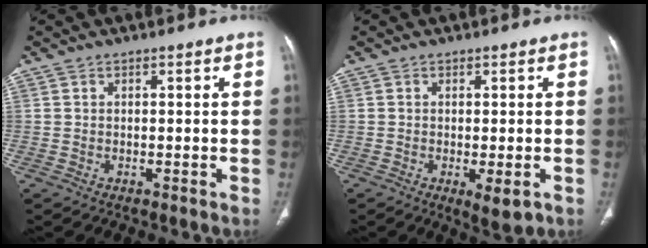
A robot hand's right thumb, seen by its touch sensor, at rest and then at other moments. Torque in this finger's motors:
{"motor_torque": [-0.26, 0.12, -0.27, -0.04, -0.03]}